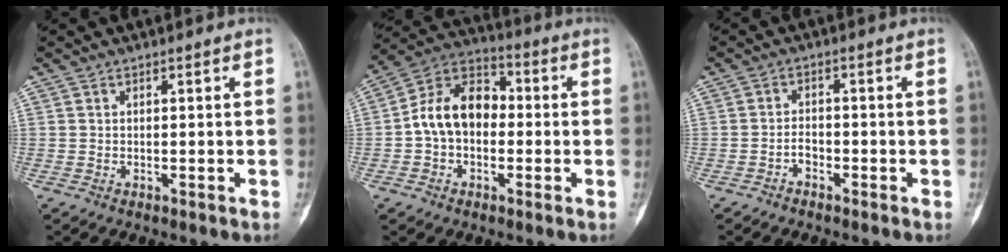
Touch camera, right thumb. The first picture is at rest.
{"total": 12.4, "force": [-0.8, 9.0, 8.6], "torque": [-0.126, 0.041, -0.028]}
{"total": 2.0, "force": [-1.4, 1.2, 0.8], "torque": [-0.004, 0.013, -0.028]}